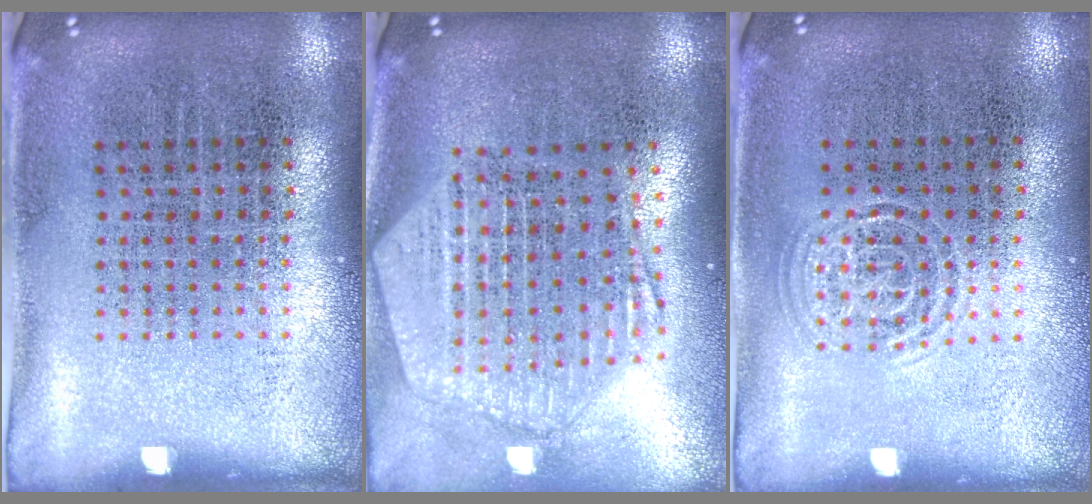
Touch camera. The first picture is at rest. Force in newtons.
{"total": 2.6, "press": 2.2, "slide": 1.3}
{"total": 0.8, "press": 0.8, "slide": 0.1}